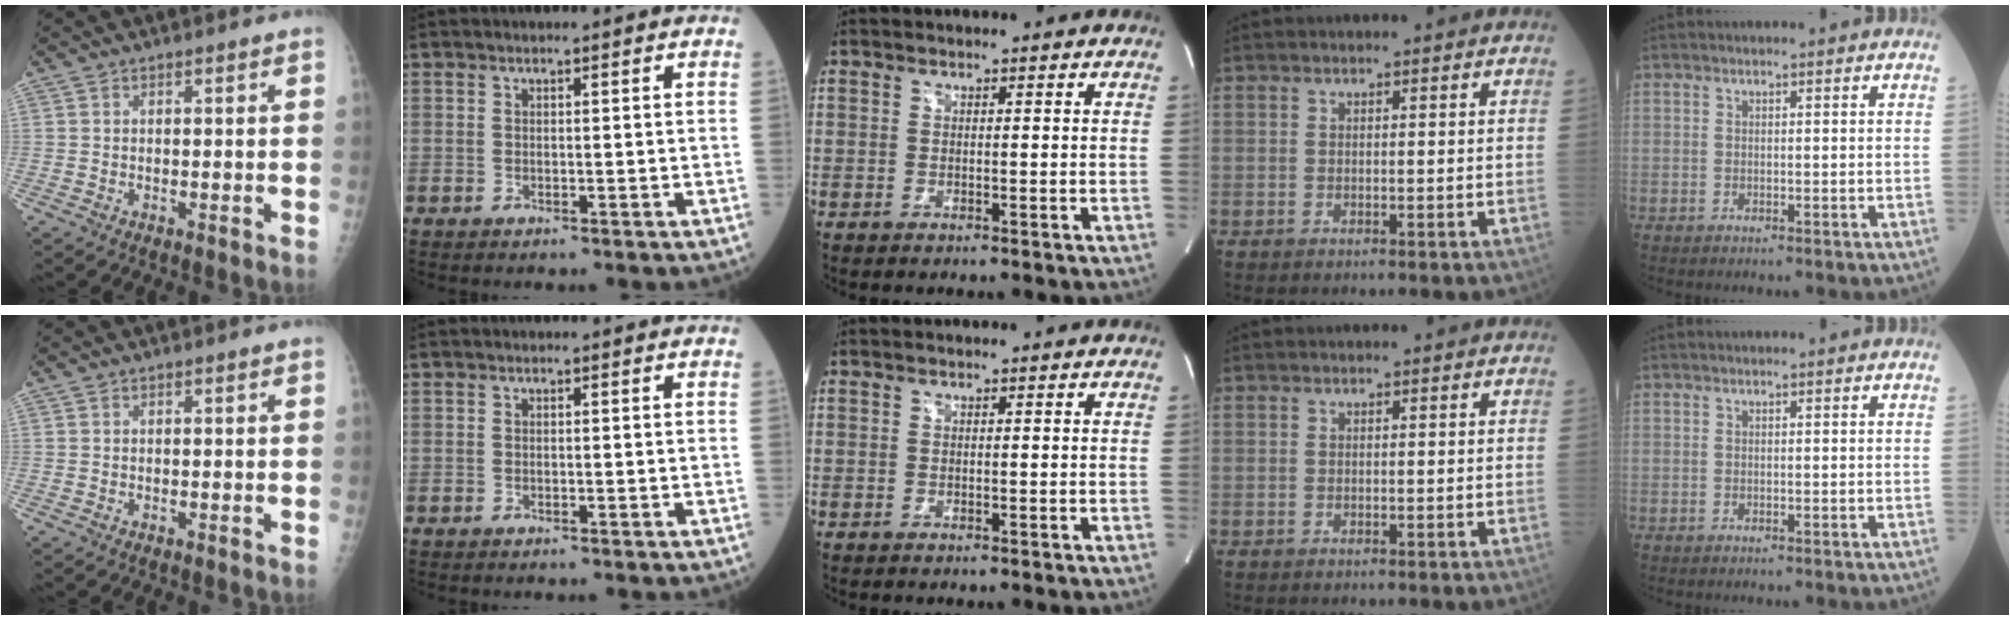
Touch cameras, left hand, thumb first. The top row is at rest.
{}